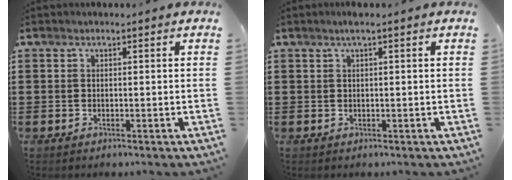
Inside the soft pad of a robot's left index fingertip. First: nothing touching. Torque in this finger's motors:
{"motor_torque": [0.26, -0.20, 0.07, 0.01]}